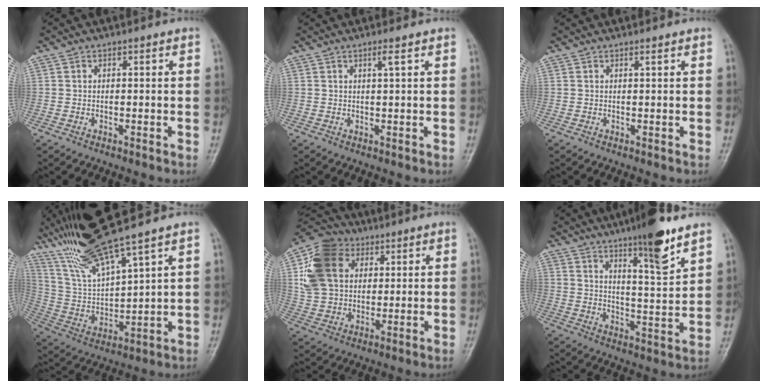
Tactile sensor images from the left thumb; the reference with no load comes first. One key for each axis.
{"total": 1.3, "fx": 0.8, "fy": -0.3, "fz": 1.0, "tx": -0.023, "ty": -0.006, "tz": 0.017}
{"total": 0.6, "fx": 0.6, "fy": 0.0, "fz": 0.2, "tx": -0.006, "ty": -0.003, "tz": 0.011}
{"total": 16.1, "fx": 12.7, "fy": 1.4, "fz": 9.8, "tx": -0.187, "ty": -0.049, "tz": 0.256}
{"total": 15.0, "fx": 4.4, "fy": 11.6, "fz": 8.5, "tx": -0.146, "ty": 0.006, "tz": 0.077}
{"total": 12.0, "fx": 8.1, "fy": 1.7, "fz": 8.7, "tx": -0.125, "ty": -0.055, "tz": 0.131}